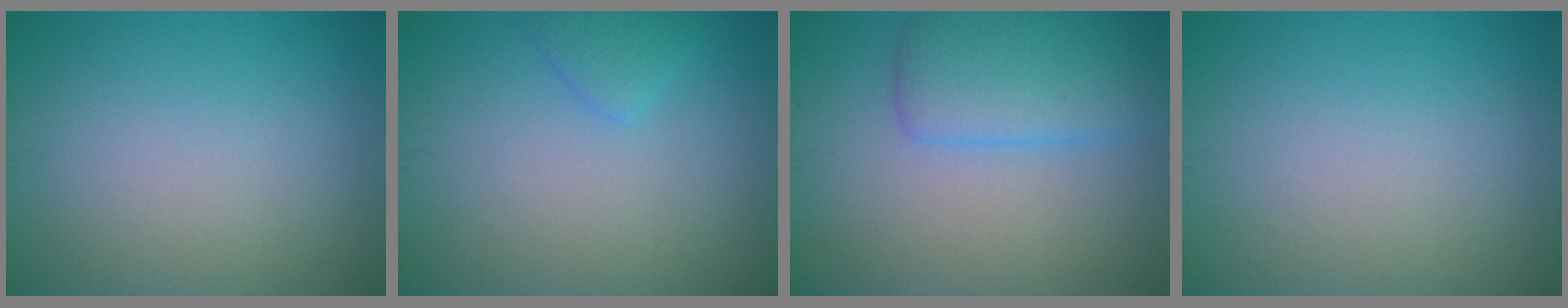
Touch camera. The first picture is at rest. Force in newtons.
{"total": 1.5, "press": 1.5, "slide": 0.1}
{"total": 4.6, "press": 4.6, "slide": 0.2}
{"total": 0.0}